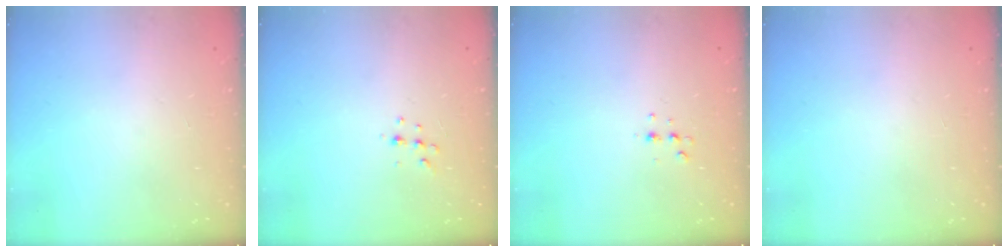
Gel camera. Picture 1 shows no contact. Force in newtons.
{"total": 5.6, "press": 5.6, "slide": 0.7}
{"total": 3.9, "press": 3.8, "slide": 1.1}
{"total": 0.0}